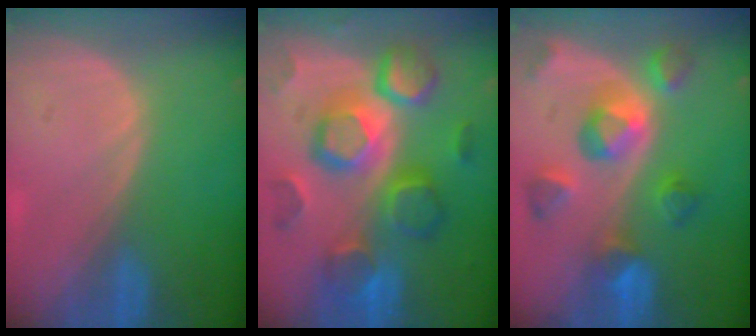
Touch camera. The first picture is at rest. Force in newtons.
{"total": 12.5, "press": 12.4, "slide": 1.1}
{"total": 9.5, "press": 8.6, "slide": 3.9}